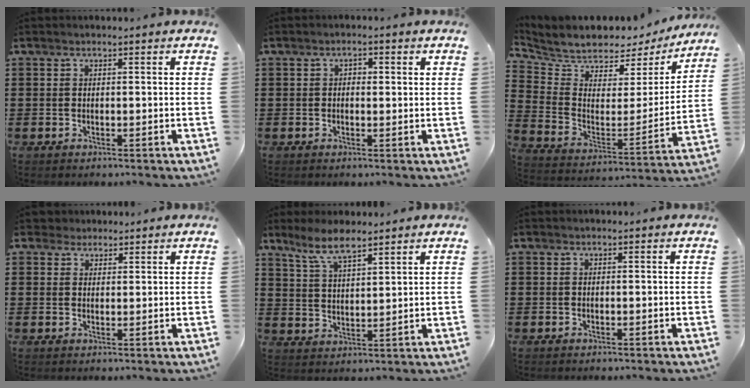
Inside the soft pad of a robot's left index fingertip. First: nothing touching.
{"total": 1.3, "force": [0.0, 0.8, 1.0], "torque": [-0.021, 0.005, -0.001]}
{"total": 5.5, "force": [5.3, 1.5, 0.1], "torque": [-0.045, -0.053, 0.089]}
{"total": 2.7, "force": [2.1, 1.6, 0.0], "torque": [-0.011, 0.010, 0.040]}
{"total": 7.5, "force": [6.3, 1.4, 3.8], "torque": [-0.093, -0.015, 0.116]}
{"total": 0.0}